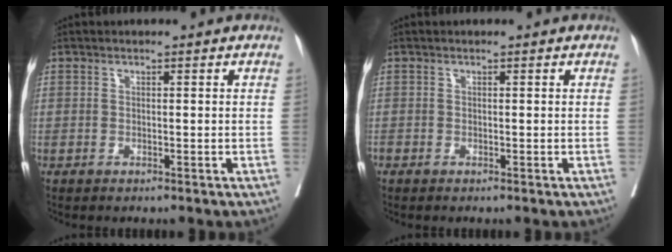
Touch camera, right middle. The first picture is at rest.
{"total": 0.0}